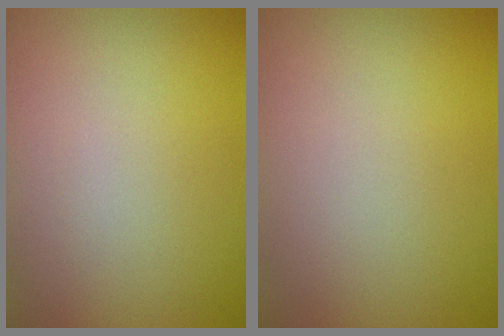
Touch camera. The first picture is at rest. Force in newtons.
{"total": 0.0}